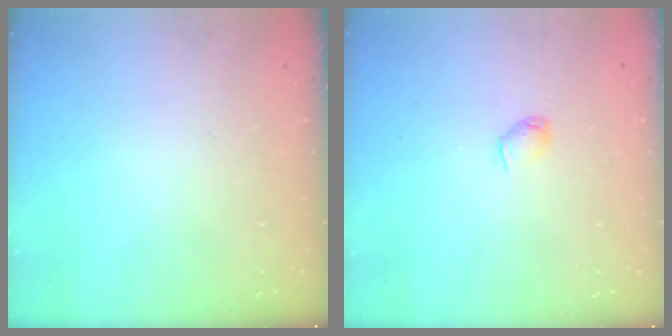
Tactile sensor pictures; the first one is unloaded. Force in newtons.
{"total": 3.1, "press": 3.0, "slide": 0.7}